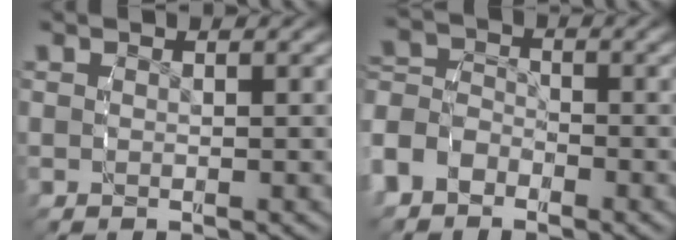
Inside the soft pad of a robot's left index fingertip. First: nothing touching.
{"total": 4.8, "force": [-2.1, 4.1, 1.6], "torque": [-0.043, -0.020, -0.034]}